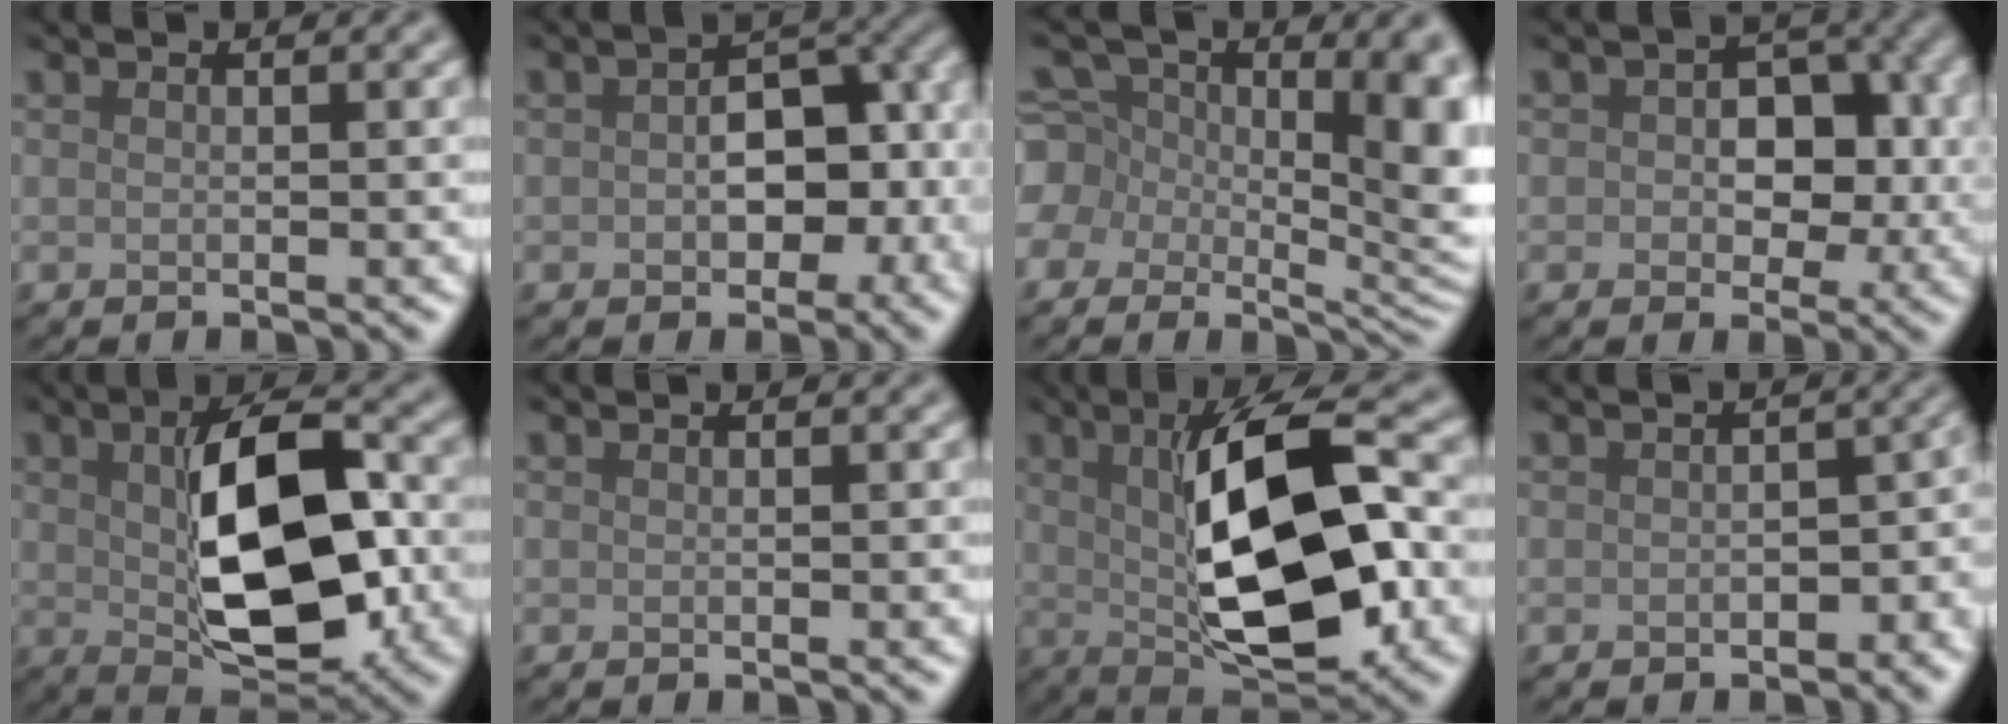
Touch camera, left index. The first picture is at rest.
{"total": 8.8, "force": [-0.2, 5.3, 7.0], "torque": [-0.081, 0.003, -0.003]}
{"total": 14.5, "force": [0.4, 10.1, 10.4], "torque": [-0.153, -0.021, 0.008]}
{"total": 6.2, "force": [0.4, 4.1, 4.6], "torque": [-0.053, 0.001, 0.000]}
{"total": 10.8, "force": [0.3, 5.5, 9.4], "torque": [-0.159, 0.000, 0.013]}
{"total": 0.0}
{"total": 12.3, "force": [0.7, 4.6, 11.4], "torque": [-0.181, 0.009, 0.010]}
{"total": 4.8, "force": [-1.3, 2.9, 3.6], "torque": [-0.026, -0.003, -0.020]}